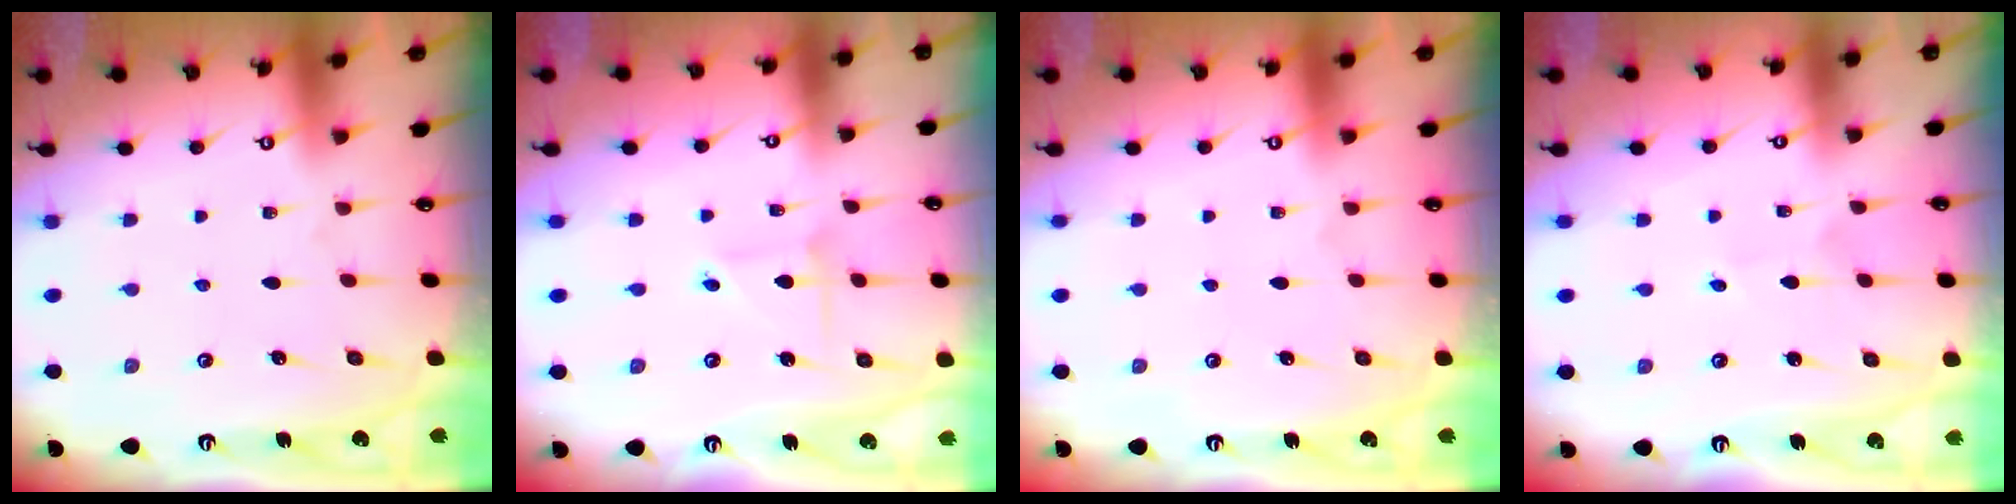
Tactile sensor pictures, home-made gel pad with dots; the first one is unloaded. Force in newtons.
{"total": 2.1, "press": 2.1, "slide": 0.1}
{"total": 0.0}
{"total": 2.5, "press": 2.5, "slide": 0.1}